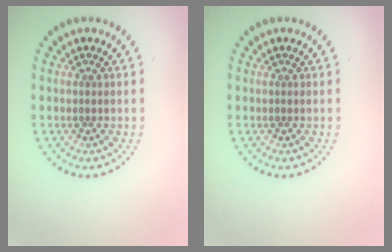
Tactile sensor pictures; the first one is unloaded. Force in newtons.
{"total": 0.0}